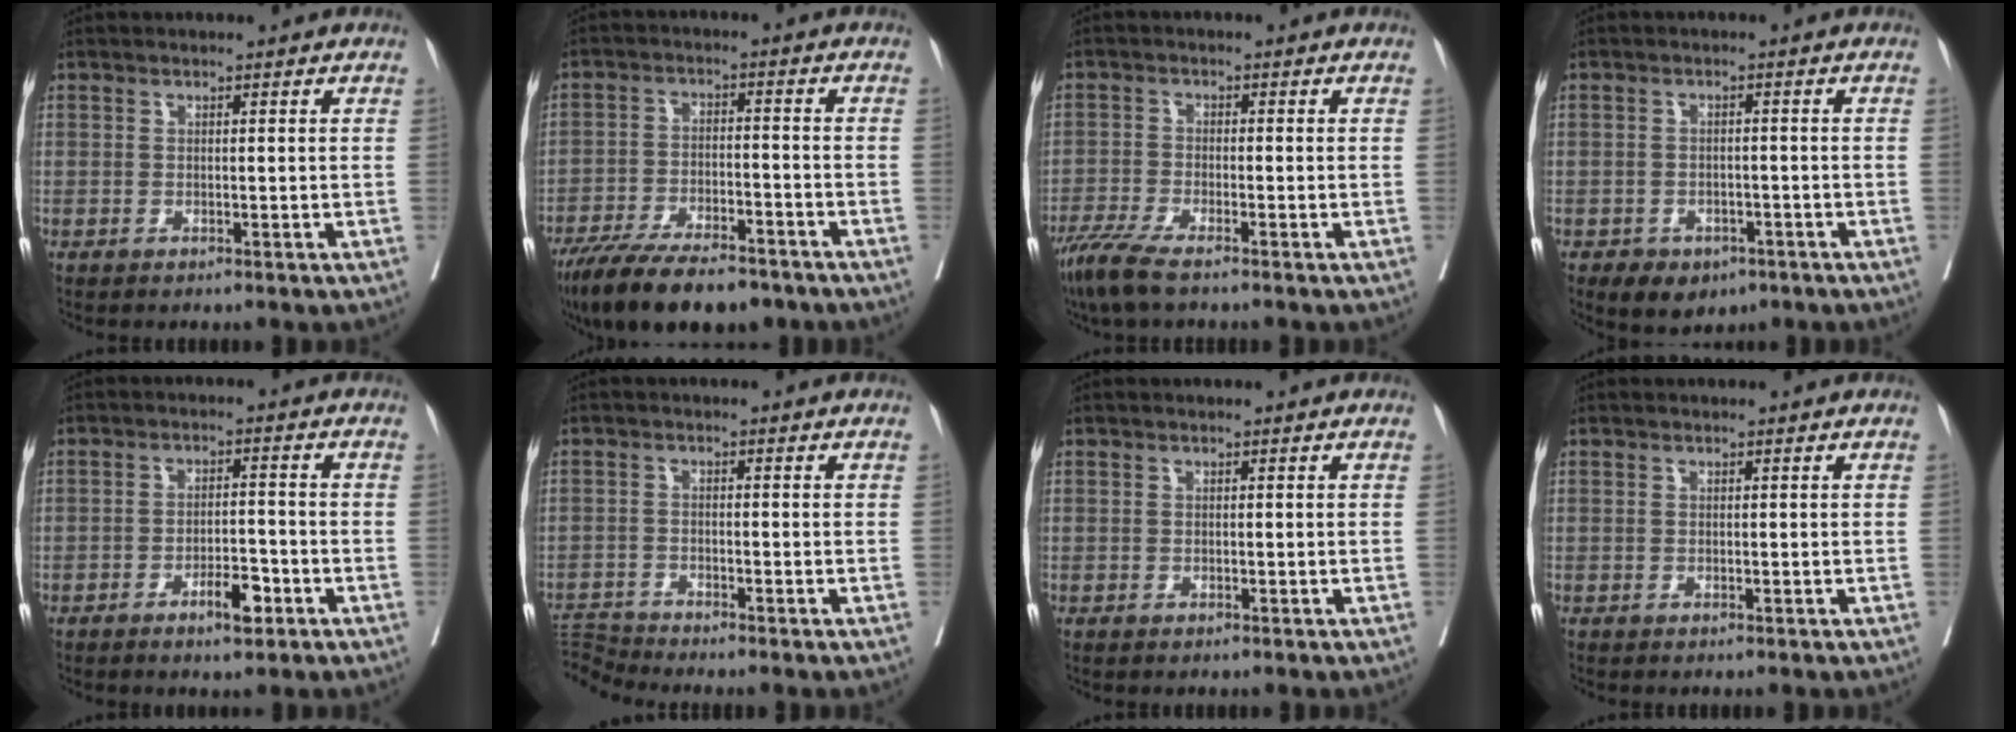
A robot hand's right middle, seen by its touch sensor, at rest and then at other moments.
{"total": 15.0, "force": [-11.7, 4.3, 8.3], "torque": [-0.143, -0.017, -0.190]}
{"total": 5.6, "force": [-4.3, 0.5, 3.6], "torque": [-0.072, -0.016, -0.080]}
{"total": 5.8, "force": [-3.7, 3.8, 2.3], "torque": [-0.027, 0.002, -0.045]}
{"total": 4.6, "force": [-2.6, 1.4, 3.5], "torque": [-0.053, 0.003, -0.039]}
{"total": 4.1, "force": [-3.6, -1.6, -0.9], "torque": [0.012, -0.008, -0.070]}
{"total": 0.0}
{"total": 0.0}